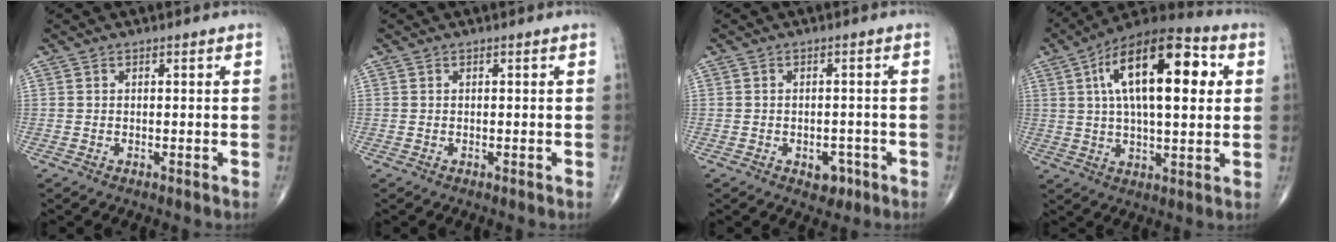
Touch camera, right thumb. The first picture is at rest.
{"total": 0.0}
{"total": 3.5, "force": [-1.6, 2.4, 2.0], "torque": [-0.008, 0.007, -0.018]}
{"total": 21.8, "force": [5.5, 9.2, 19.0], "torque": [-0.295, 0.014, 0.078]}